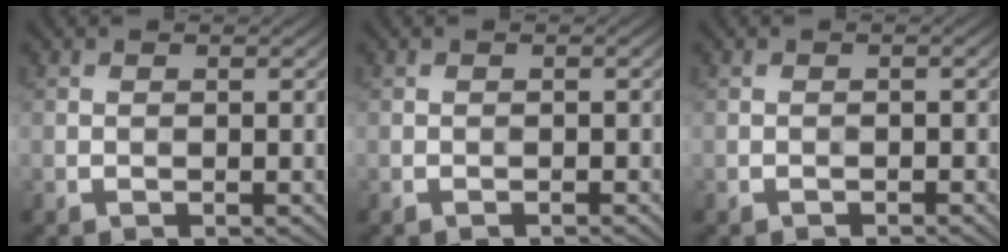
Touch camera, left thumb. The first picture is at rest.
{"total": 0.6, "force": [-0.5, 0.1, 0.4], "torque": [-0.004, 0.002, -0.007]}
{"total": 0.8, "force": [-0.6, 0.3, 0.4], "torque": [-0.003, 0.001, -0.009]}